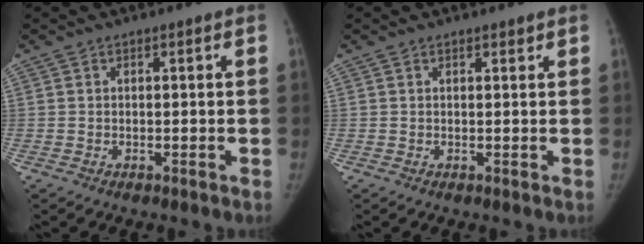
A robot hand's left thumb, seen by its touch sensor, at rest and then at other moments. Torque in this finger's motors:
{"motor_torque": [0.06, 0.07, 0.51, -0.23, -0.08]}